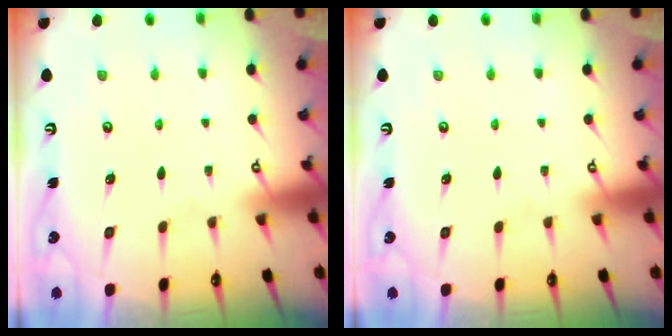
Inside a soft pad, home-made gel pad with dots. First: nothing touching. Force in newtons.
{"total": 0.0}